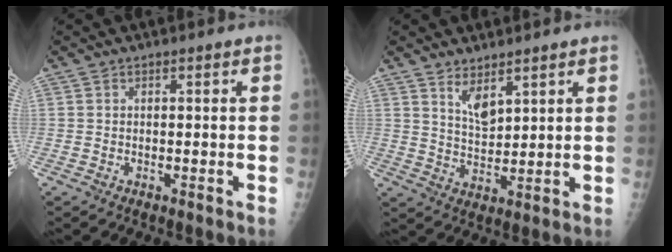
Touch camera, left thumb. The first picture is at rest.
{"total": 5.0, "force": [3.3, 2.0, 3.2], "torque": [-0.049, -0.034, 0.067]}